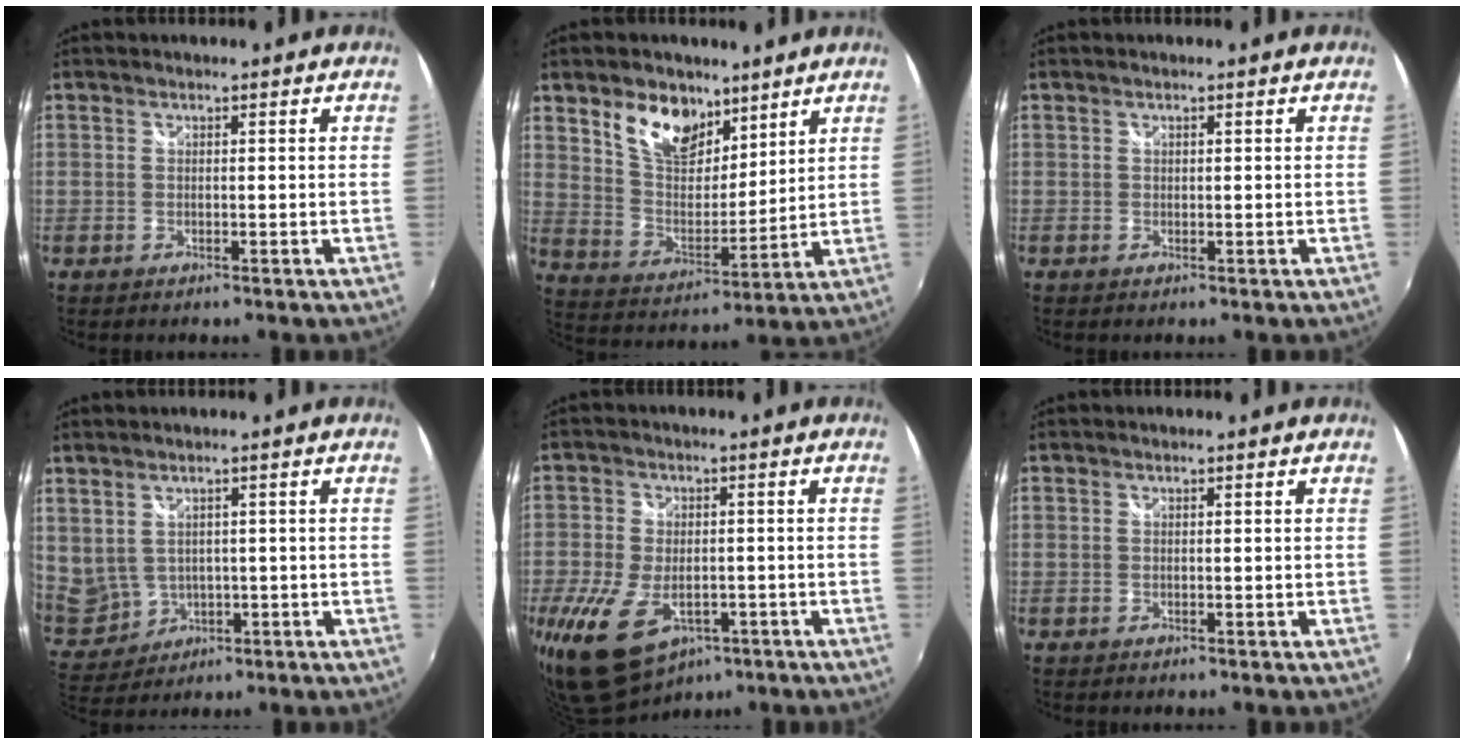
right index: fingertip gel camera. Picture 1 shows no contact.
{"total": 12.3, "force": [7.9, 6.8, 6.5], "torque": [-0.119, 0.007, 0.148]}
{"total": 0.0}
{"total": 9.2, "force": [1.9, 7.7, 4.7], "torque": [-0.112, -0.002, 0.066]}
{"total": 16.5, "force": [-7.8, 10.0, 10.5], "torque": [-0.249, -0.043, -0.125]}
{"total": 0.0}